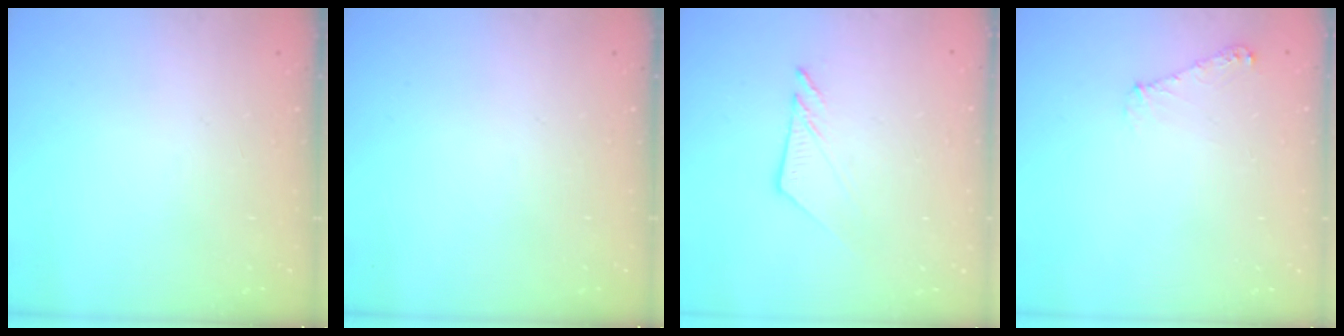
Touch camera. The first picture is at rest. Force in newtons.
{"total": 0.0}
{"total": 6.7, "press": 6.7, "slide": 0.1}
{"total": 5.7, "press": 5.7, "slide": 0.5}